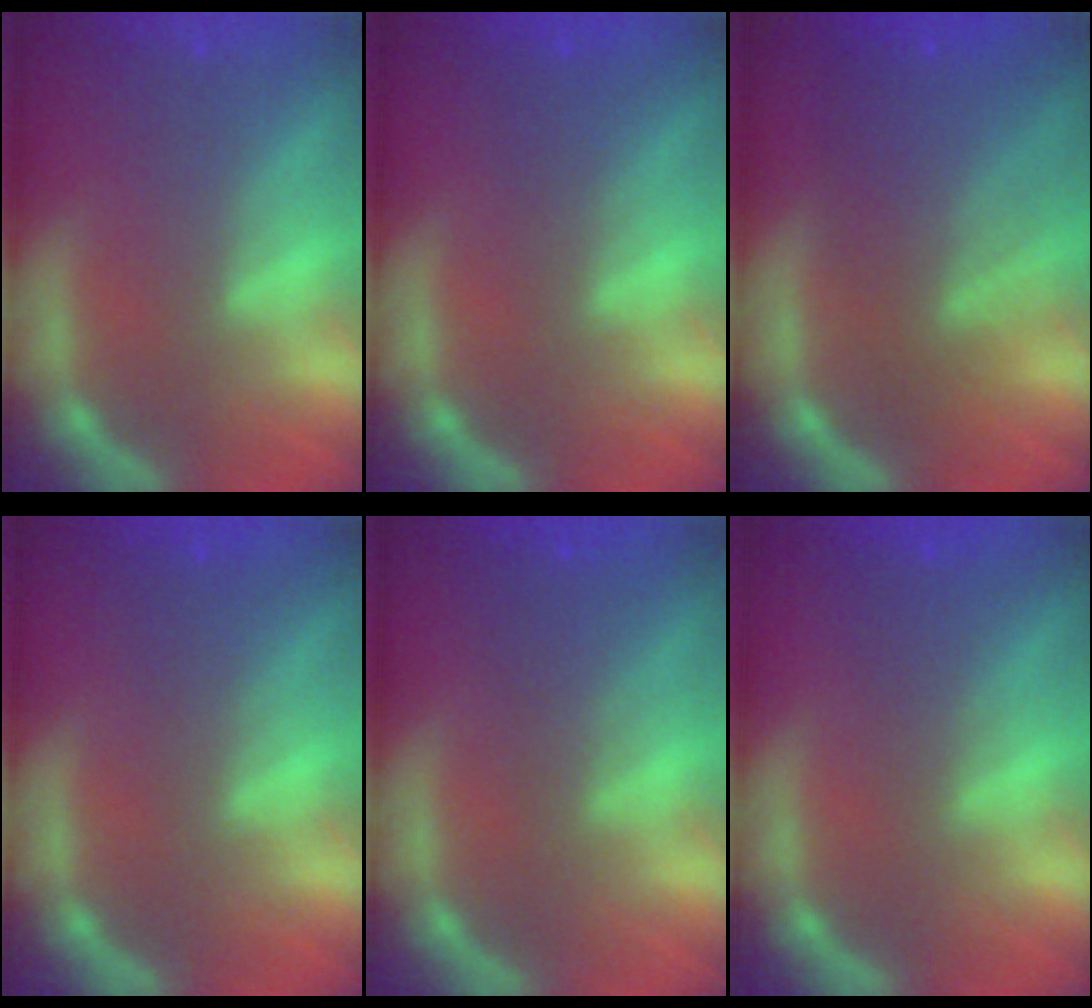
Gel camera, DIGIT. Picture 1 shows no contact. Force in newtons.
{"total": 1.5}
{"total": 7.1}
{"total": 1.5}
{"total": 2.5}
{"total": 2.0}